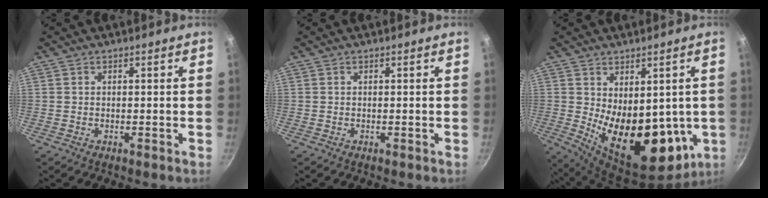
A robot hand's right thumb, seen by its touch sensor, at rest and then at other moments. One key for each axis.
{"total": 0.0}
{"total": 20.3, "fx": -2.8, "fy": 11.0, "fz": 16.8, "tx": -0.232, "ty": -0.029, "tz": -0.006}